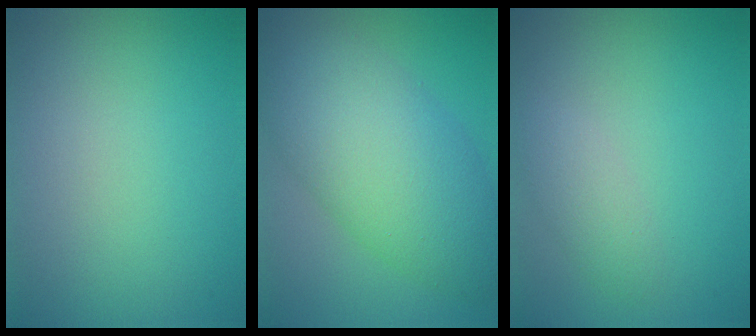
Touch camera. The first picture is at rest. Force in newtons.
{"total": 9.5, "press": 9.5, "slide": 0.2}
{"total": 1.6, "press": 1.6, "slide": 0.1}